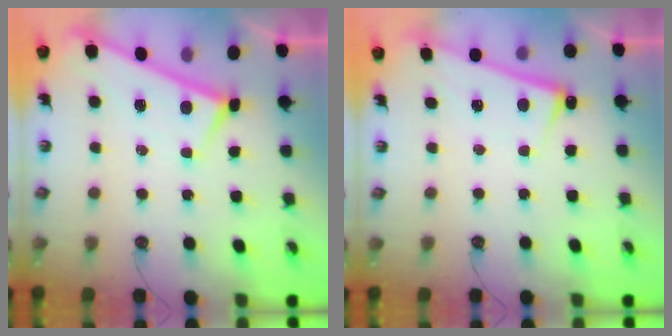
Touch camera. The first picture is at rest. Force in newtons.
{"total": 2.9, "press": 2.8, "slide": 0.3}